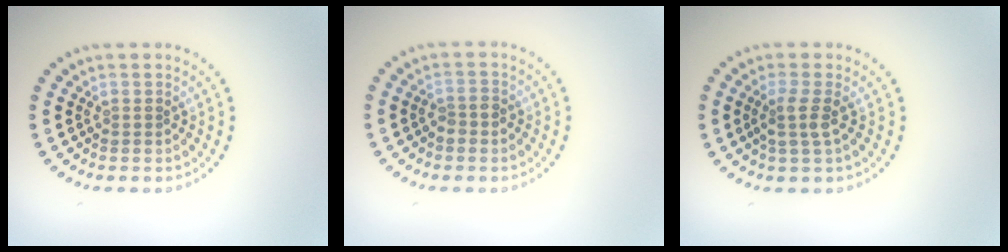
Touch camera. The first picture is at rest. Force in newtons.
{"total": 1.4, "press": 1.2, "slide": 0.5}
{"total": 2.0, "press": 1.5, "slide": 1.3}